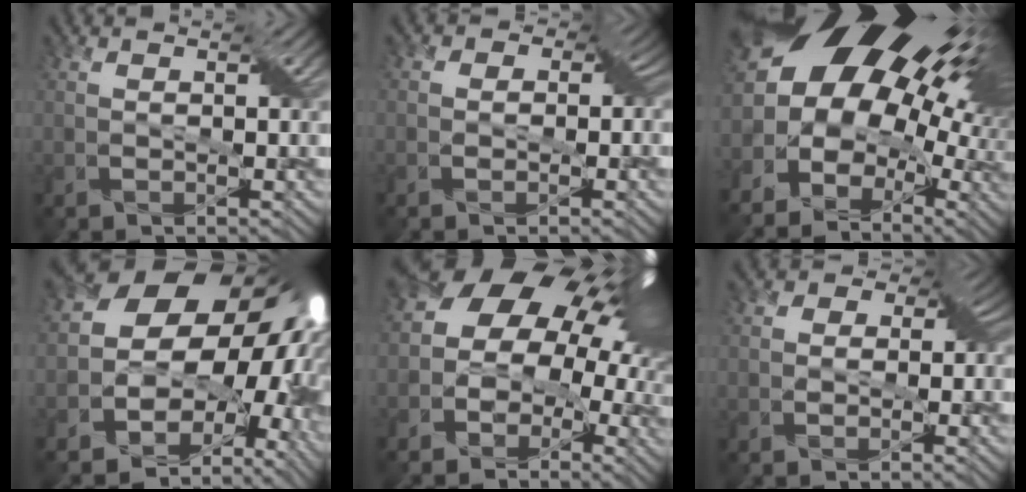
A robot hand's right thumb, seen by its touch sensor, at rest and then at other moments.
{"total": 4.5, "force": [-0.3, 3.9, 2.2], "torque": [-0.009, 0.018, -0.031]}
{"total": 19.3, "force": [4.3, 12.5, 14.1], "torque": [-0.209, 0.001, 0.087]}
{"total": 19.0, "force": [0.0, 13.7, 13.0], "torque": [-0.178, -0.046, 0.031]}
{"total": 15.0, "force": [1.3, 12.2, 8.6], "torque": [-0.135, -0.003, 0.016]}
{"total": 5.3, "force": [-0.8, 4.7, 2.3], "torque": [-0.024, 0.019, -0.039]}